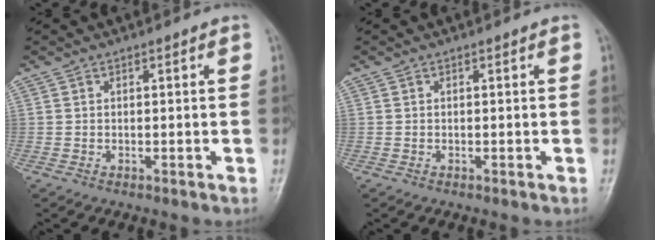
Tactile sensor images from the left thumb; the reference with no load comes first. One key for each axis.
{"total": 0.0}